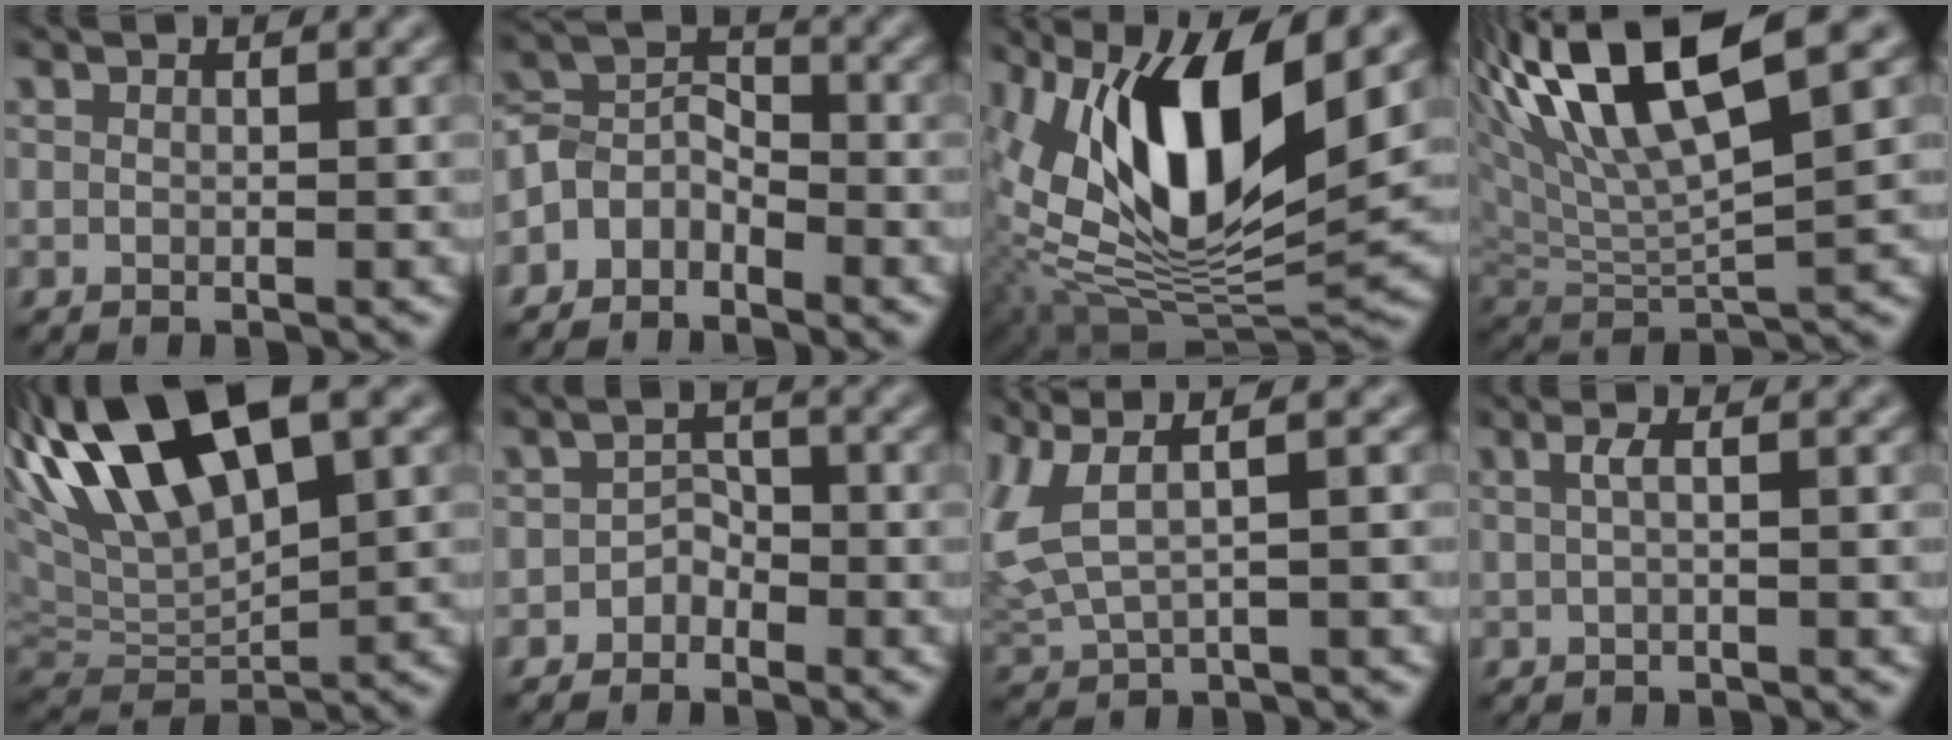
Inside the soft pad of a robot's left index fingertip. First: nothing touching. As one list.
[{"total": 3.4, "force": [-2.5, 2.0, 1.0], "torque": [-0.019, 0.009, -0.058]}, {"total": 13.2, "force": [3.5, 5.3, 11.6], "torque": [-0.214, -0.006, 0.067]}, {"total": 11.9, "force": [5.6, 3.2, 9.9], "torque": [-0.187, 0.022, 0.101]}, {"total": 12.0, "force": [6.1, 4.9, 9.1], "torque": [-0.182, 0.024, 0.111]}, {"total": 1.7, "force": [-1.3, 1.0, 0.4], "torque": [-0.003, 0.009, -0.021]}, {"total": 5.0, "force": [2.3, 1.7, 4.2], "torque": [-0.112, 0.009, 0.051]}, {"total": 1.4, "force": [0.1, 0.4, 1.3], "torque": [-0.026, 0.004, 0.000]}]